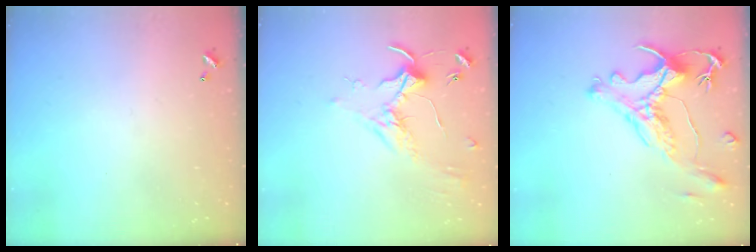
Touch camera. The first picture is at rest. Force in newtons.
{"total": 1.8, "press": 1.8, "slide": 0.4}
{"total": 1.9, "press": 1.4, "slide": 1.2}